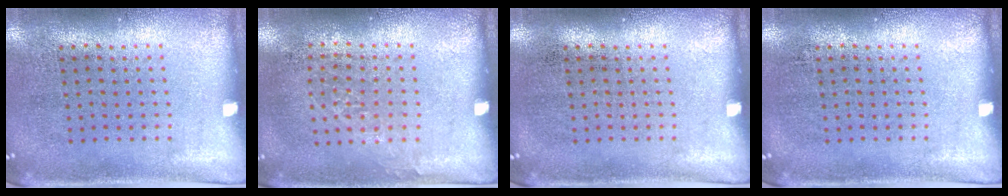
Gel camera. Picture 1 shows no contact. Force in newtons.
{"total": 0.9, "press": 0.7, "slide": 0.5}
{"total": 0.0}
{"total": 0.0}